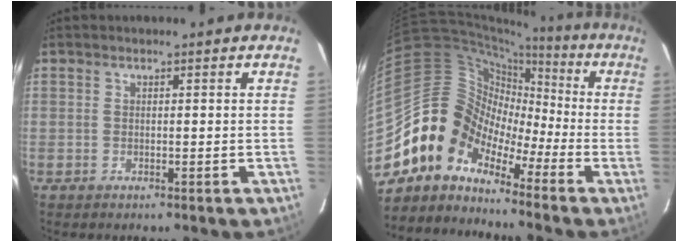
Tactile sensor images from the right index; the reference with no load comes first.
{"total": 10.4, "force": [-7.0, 7.6, 1.6], "torque": [-0.033, 0.045, -0.166]}